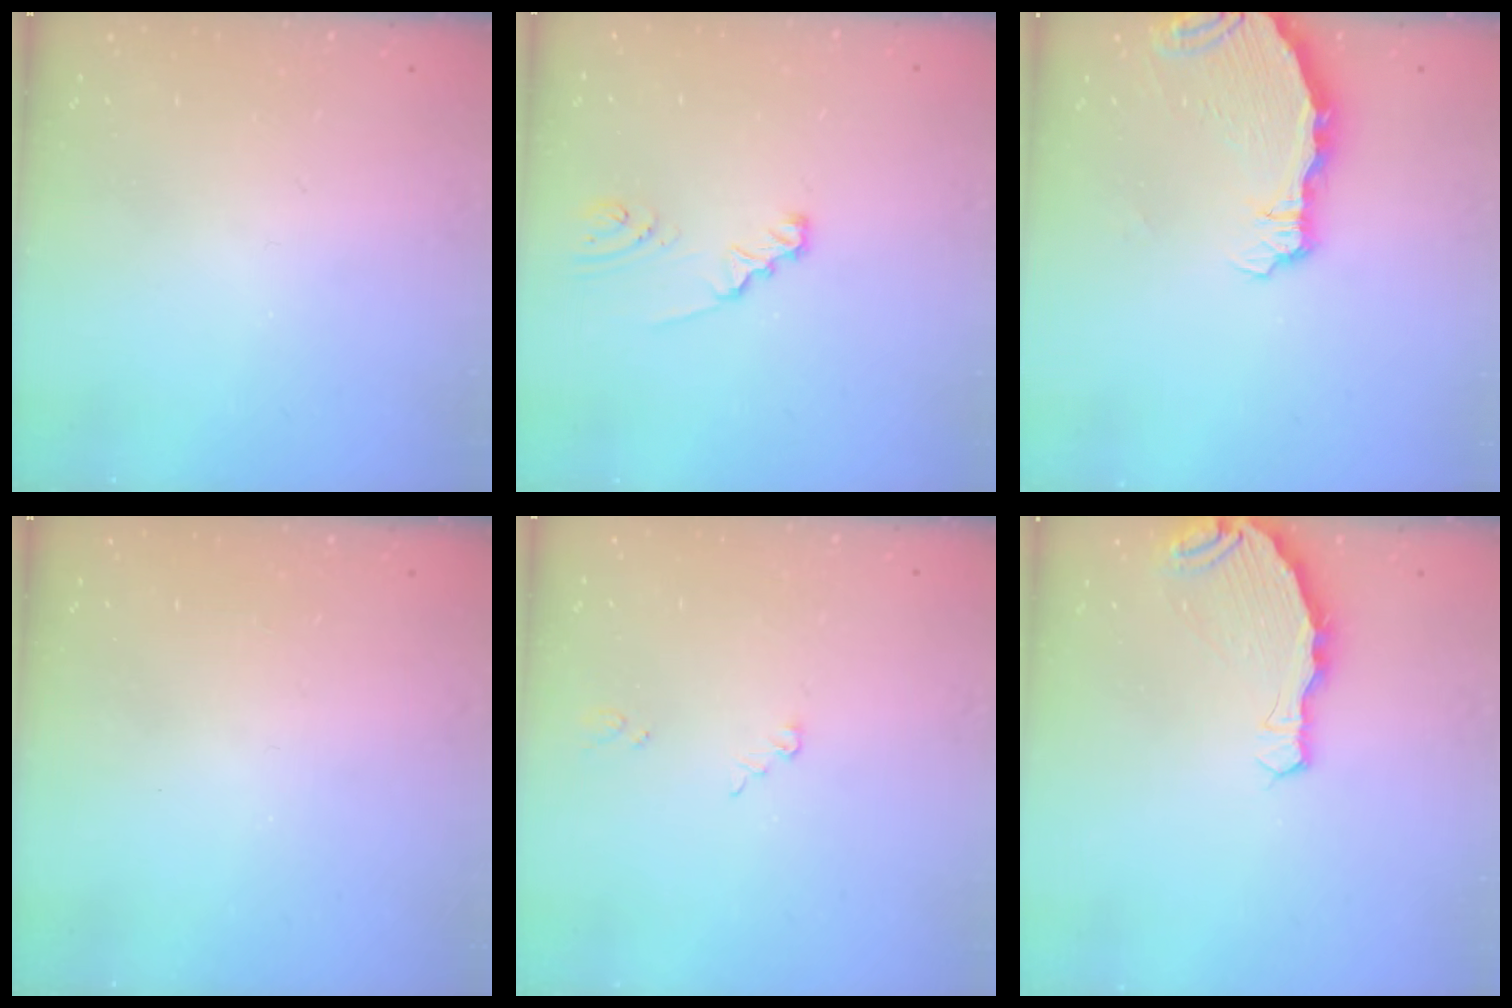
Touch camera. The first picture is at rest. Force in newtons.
{"total": 2.1, "press": 2.1, "slide": 0.3}
{"total": 6.7, "press": 5.9, "slide": 3.3}
{"total": 0.0}
{"total": 2.5, "press": 2.5, "slide": 0.2}
{"total": 8.1, "press": 6.7, "slide": 4.5}